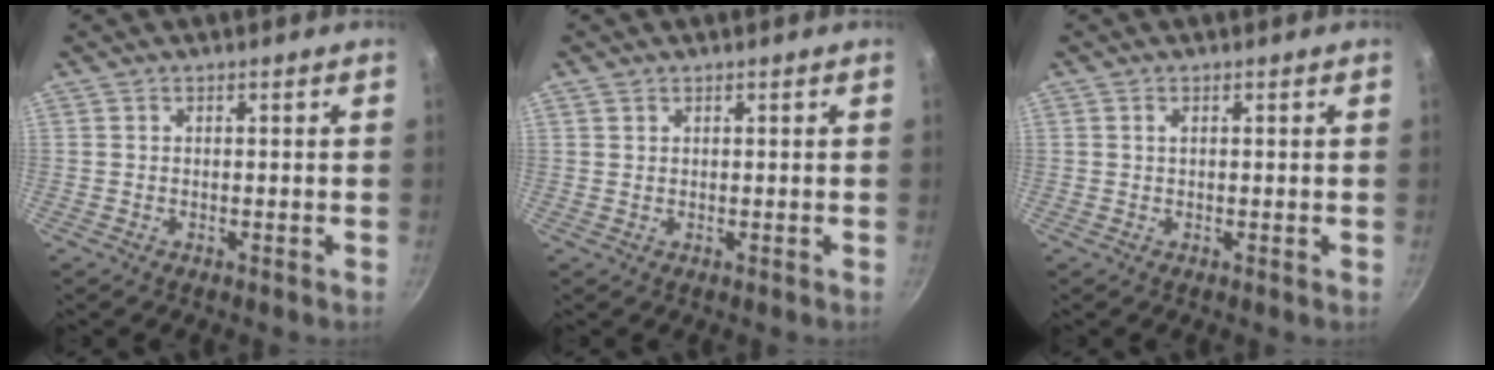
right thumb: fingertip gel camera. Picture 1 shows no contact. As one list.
[{"total": 0.8, "force": [0.5, 0.6, 0.2], "torque": [-0.003, -0.001, 0.008]}, {"total": 0.8, "force": [0.2, 0.2, 0.7], "torque": [-0.013, 0.000, 0.002]}]